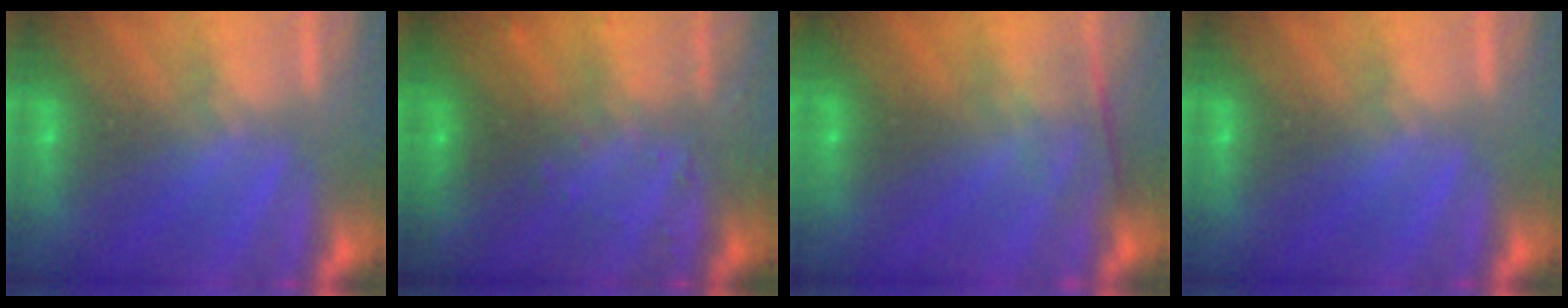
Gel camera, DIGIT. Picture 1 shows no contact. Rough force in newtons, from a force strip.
{"total": 2.9}
{"total": 2.3}
{"total": 0.0}